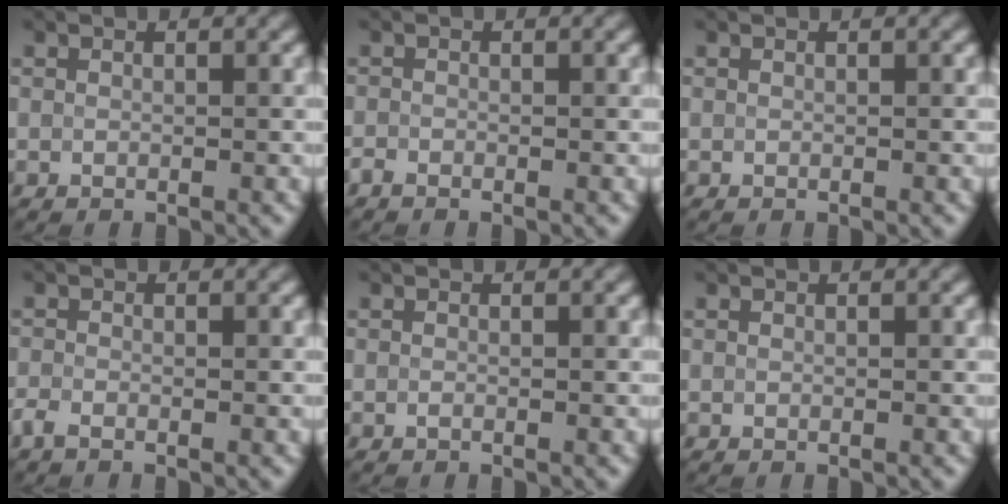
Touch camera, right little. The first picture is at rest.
{"total": 0.5, "force": [-0.4, 0.1, 0.2], "torque": [-0.002, -0.003, -0.011]}
{"total": 0.0}
{"total": 0.9, "force": [-0.7, 0.3, 0.6], "torque": [-0.014, -0.002, -0.019]}
{"total": 0.0}
{"total": 0.0}